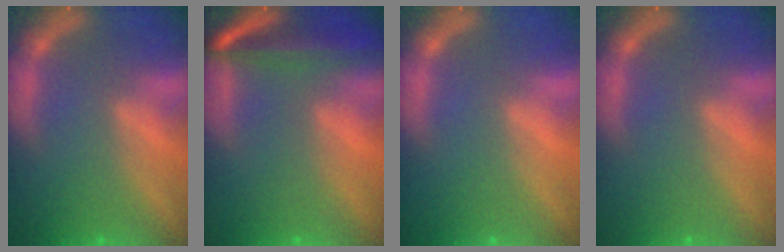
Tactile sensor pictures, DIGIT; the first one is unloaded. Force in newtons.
{"total": 8.5}
{"total": 1.4}
{"total": 0.0}